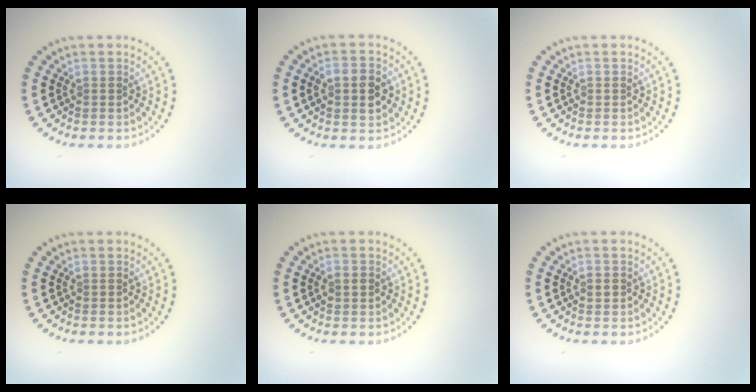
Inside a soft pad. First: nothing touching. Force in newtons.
{"total": 3.8, "press": 3.8, "slide": 0.1}
{"total": 0.0}
{"total": 0.0}
{"total": 1.3, "press": 1.3, "slide": 0.2}
{"total": 1.0, "press": 1.0, "slide": 0.1}